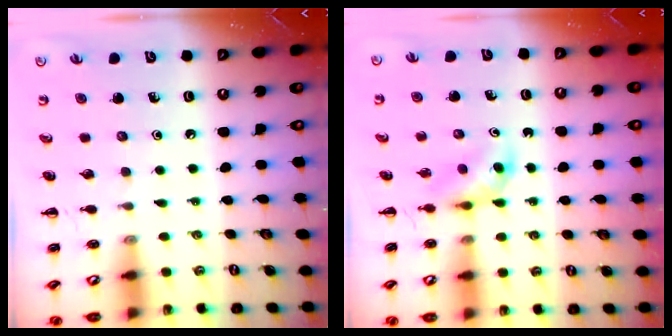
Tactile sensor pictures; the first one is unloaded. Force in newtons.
{"total": 3.6, "press": 3.4, "slide": 1.3}